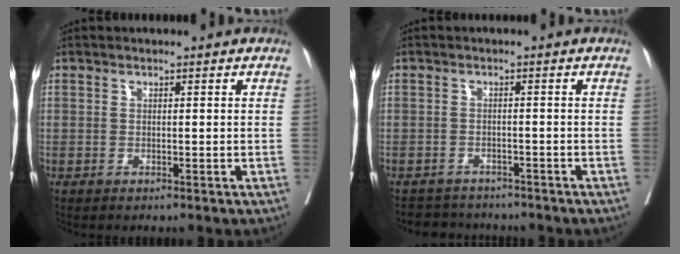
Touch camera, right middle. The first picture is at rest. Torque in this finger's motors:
{"motor_torque": [0.20, -0.12, 0.04, 0.00]}